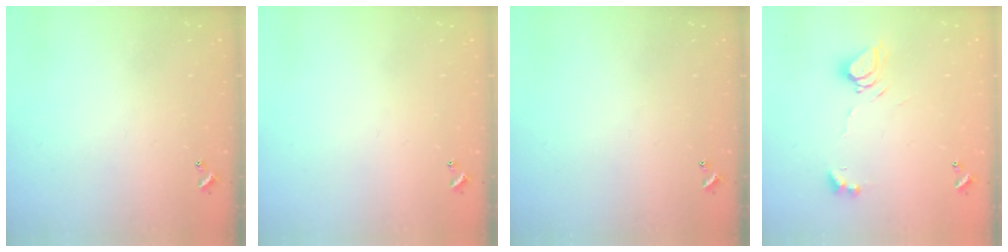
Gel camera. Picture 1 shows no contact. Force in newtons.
{"total": 0.0}
{"total": 0.0}
{"total": 7.6, "press": 7.5, "slide": 0.9}